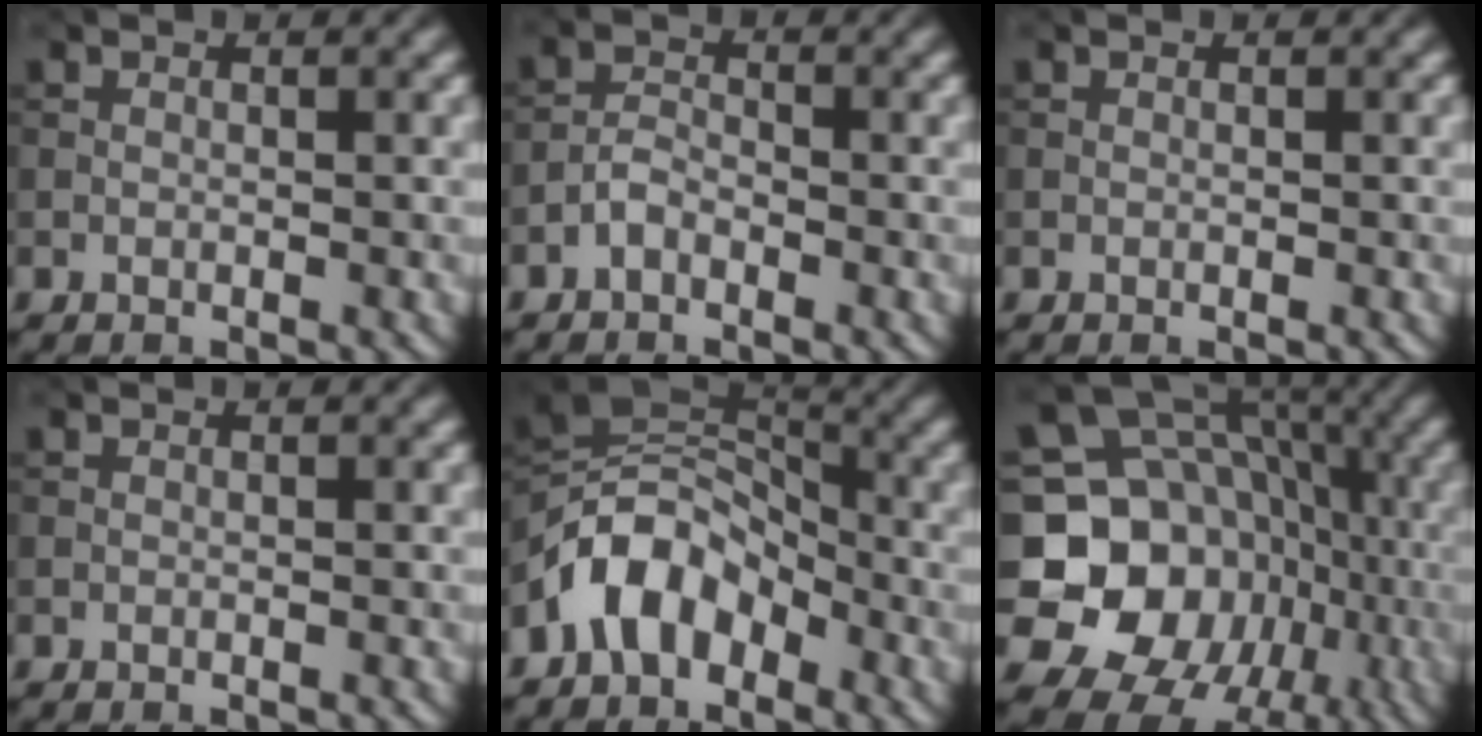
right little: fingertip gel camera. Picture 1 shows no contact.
{"total": 1.7, "force": [-1.1, 0.9, 0.9], "torque": [-0.017, 0.006, -0.027]}
{"total": 0.0}
{"total": 0.0}
{"total": 6.8, "force": [-3.8, 4.2, 3.8], "torque": [-0.059, 0.011, -0.087]}
{"total": 14.9, "force": [-3.2, 12.8, 6.9], "torque": [-0.142, -0.015, -0.071]}